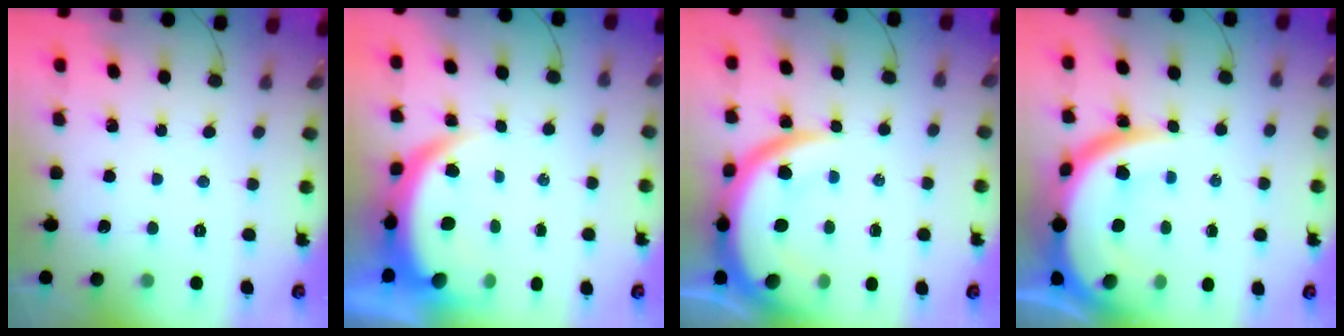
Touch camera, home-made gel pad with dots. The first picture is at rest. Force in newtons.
{"total": 8.2, "press": 8.1, "slide": 1.1}
{"total": 15.0, "press": 14.9, "slide": 1.3}
{"total": 16.9, "press": 16.8, "slide": 1.5}